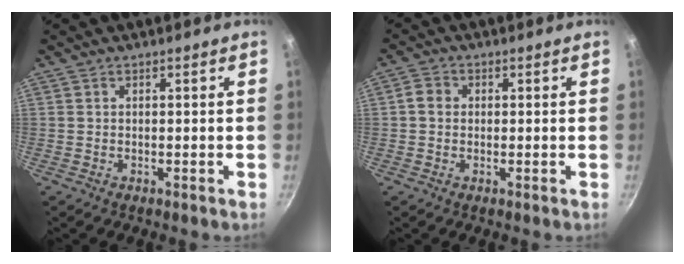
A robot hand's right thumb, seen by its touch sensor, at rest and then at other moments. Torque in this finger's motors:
{"motor_torque": [0.72, 0.68, 0.41, -0.32, 0.11]}